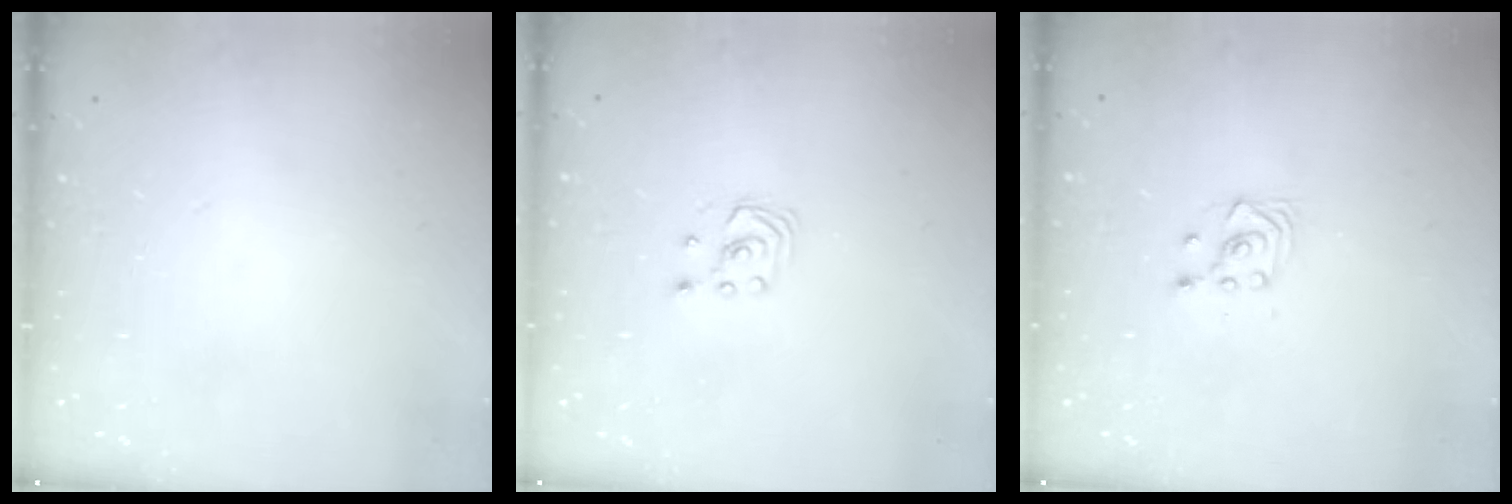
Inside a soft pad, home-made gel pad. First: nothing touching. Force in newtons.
{"total": 1.9, "press": 1.9, "slide": 0.2}
{"total": 3.5, "press": 3.2, "slide": 1.5}